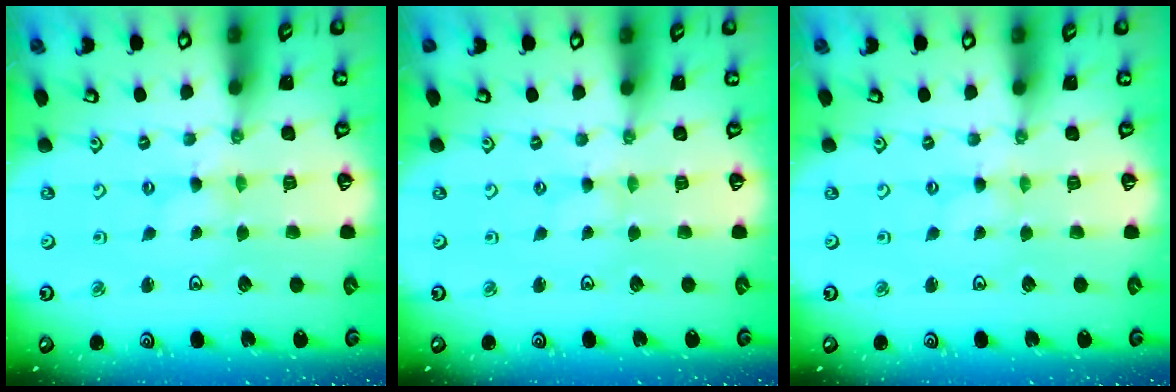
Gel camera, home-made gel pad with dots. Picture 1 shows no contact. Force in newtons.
{"total": 0.6, "press": 0.6, "slide": 0.2}
{"total": 0.0}